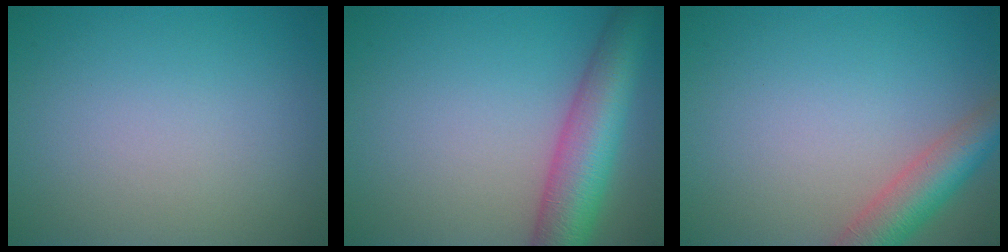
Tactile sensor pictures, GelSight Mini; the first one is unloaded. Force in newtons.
{"total": 7.9, "press": 7.9, "slide": 0.3}
{"total": 5.0, "press": 5.0, "slide": 0.3}